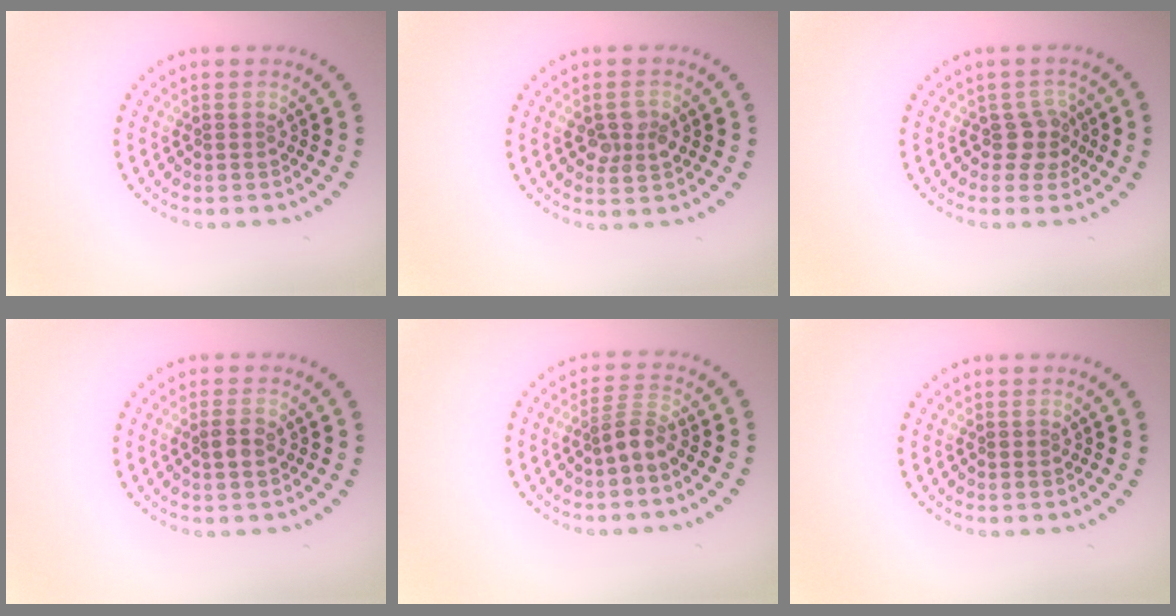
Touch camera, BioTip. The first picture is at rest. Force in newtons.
{"total": 2.4, "press": 2.4, "slide": 0.0}
{"total": 2.0, "press": 1.7, "slide": 1.1}
{"total": 1.8, "press": 1.8, "slide": 0.3}
{"total": 2.2, "press": 1.6, "slide": 1.5}
{"total": 0.8, "press": 0.7, "slide": 0.1}